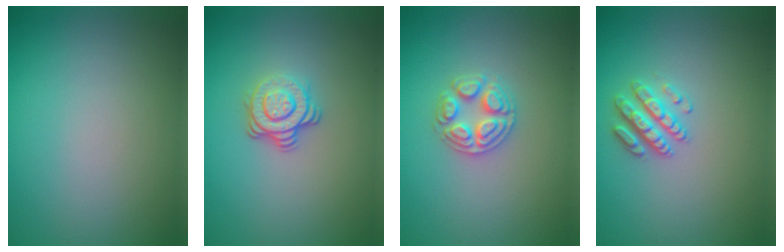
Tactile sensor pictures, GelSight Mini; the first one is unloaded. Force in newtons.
{"total": 3.5, "press": 2.5, "slide": 2.4}
{"total": 3.4, "press": 3.4, "slide": 0.5}
{"total": 2.6, "press": 2.6, "slide": 0.5}